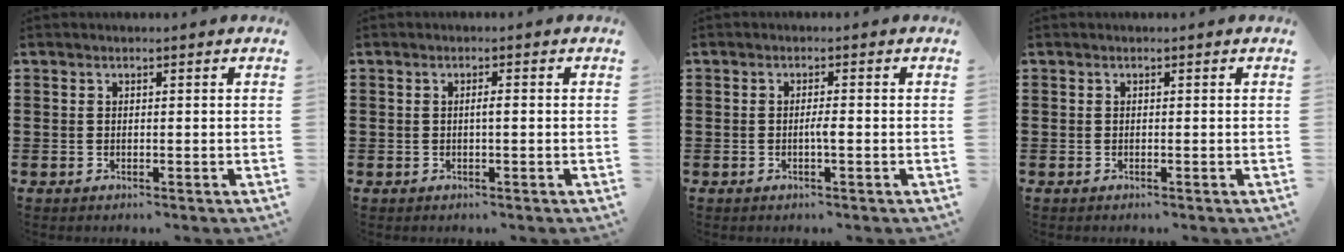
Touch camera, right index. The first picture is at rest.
{"total": 1.0, "force": [-0.2, 0.1, 1.0], "torque": [-0.019, -0.001, -0.004]}
{"total": 1.6, "force": [-0.5, 0.0, 1.5], "torque": [-0.029, -0.003, -0.009]}
{"total": 0.0}